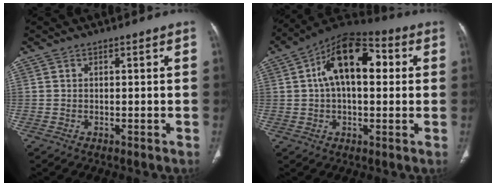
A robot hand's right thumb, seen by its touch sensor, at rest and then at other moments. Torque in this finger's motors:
{"motor_torque": [0.59, 4.42, 1.76, 0.10, 0.16]}